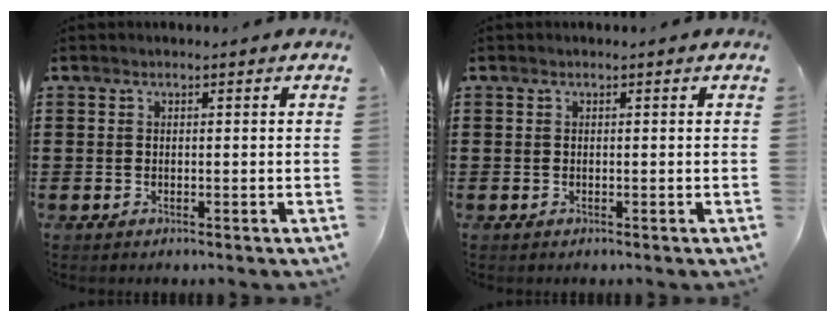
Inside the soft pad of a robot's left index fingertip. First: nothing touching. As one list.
[{"total": 0.0}]